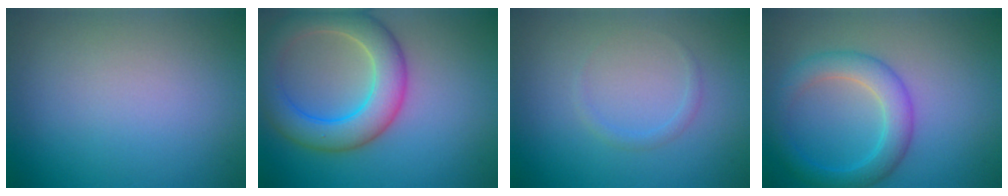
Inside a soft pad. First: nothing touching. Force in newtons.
{"total": 6.7, "press": 6.7, "slide": 0.2}
{"total": 0.8, "press": 0.8, "slide": 0.0}
{"total": 4.0, "press": 4.0, "slide": 0.1}